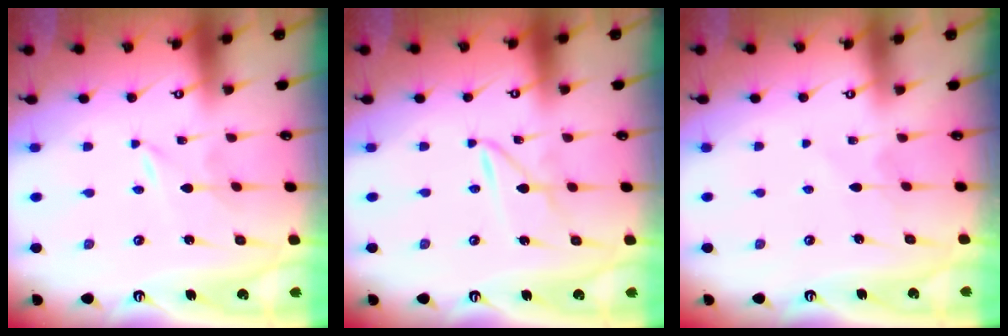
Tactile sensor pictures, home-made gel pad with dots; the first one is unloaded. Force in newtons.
{"total": 2.9, "press": 2.9, "slide": 0.2}
{"total": 4.2, "press": 4.2, "slide": 0.5}